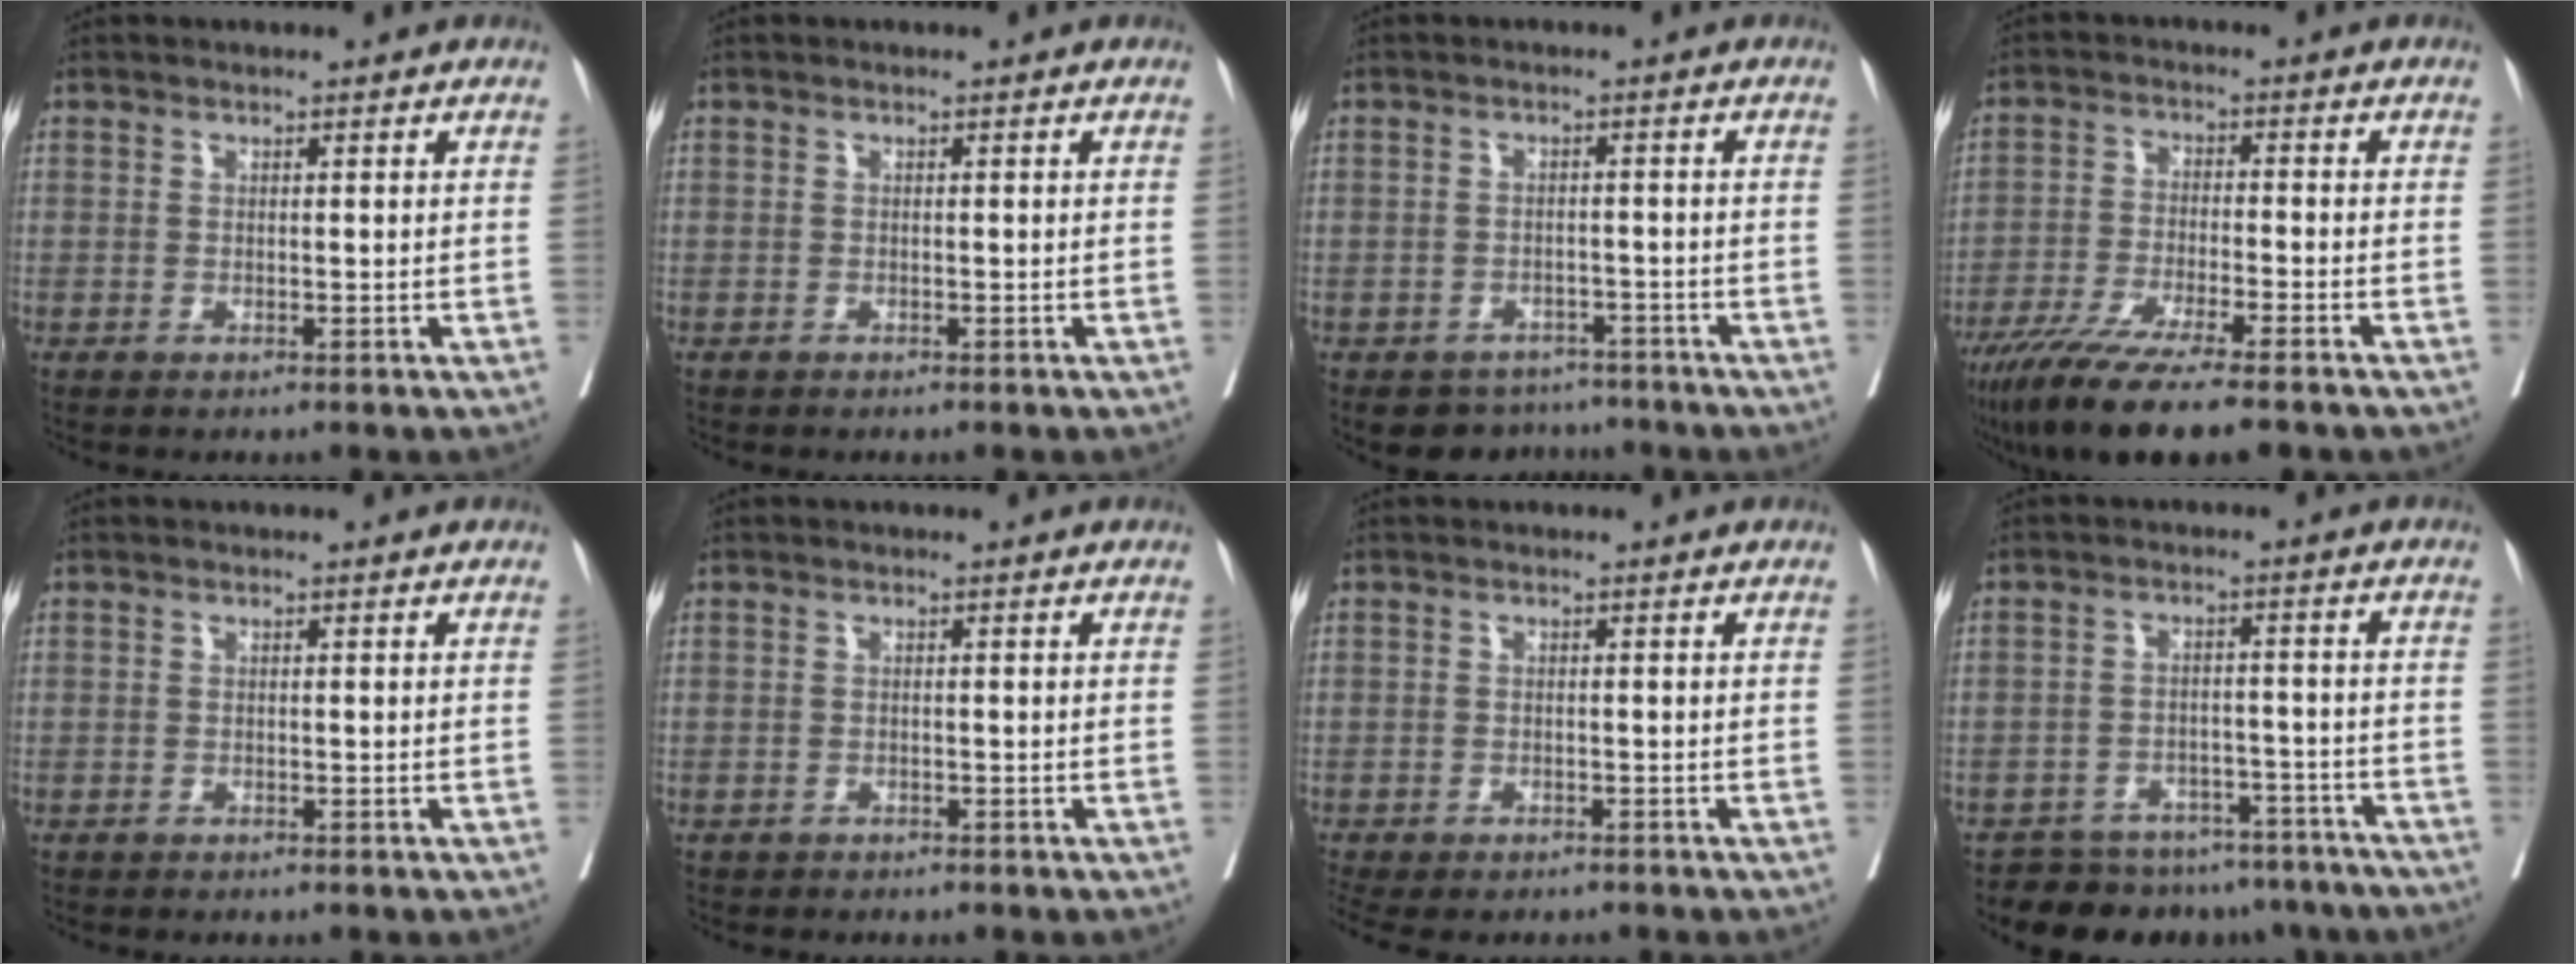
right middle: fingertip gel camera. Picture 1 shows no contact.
{"total": 0.0}
{"total": 6.0, "force": [-5.2, 2.9, 0.2], "torque": [0.007, 0.008, -0.069]}
{"total": 13.7, "force": [-10.4, 0.8, 8.8], "torque": [-0.151, -0.039, -0.171]}
{"total": 0.7, "force": [-0.6, 0.3, 0.1], "torque": [-0.004, 0.001, -0.010]}
{"total": 1.9, "force": [-1.6, 0.9, 0.5], "torque": [-0.019, -0.003, -0.023]}
{"total": 10.6, "force": [-8.6, 4.2, 4.7], "torque": [-0.118, -0.010, -0.107]}
{"total": 13.7, "force": [-12.0, 5.8, 3.1], "torque": [-0.031, 0.020, -0.143]}